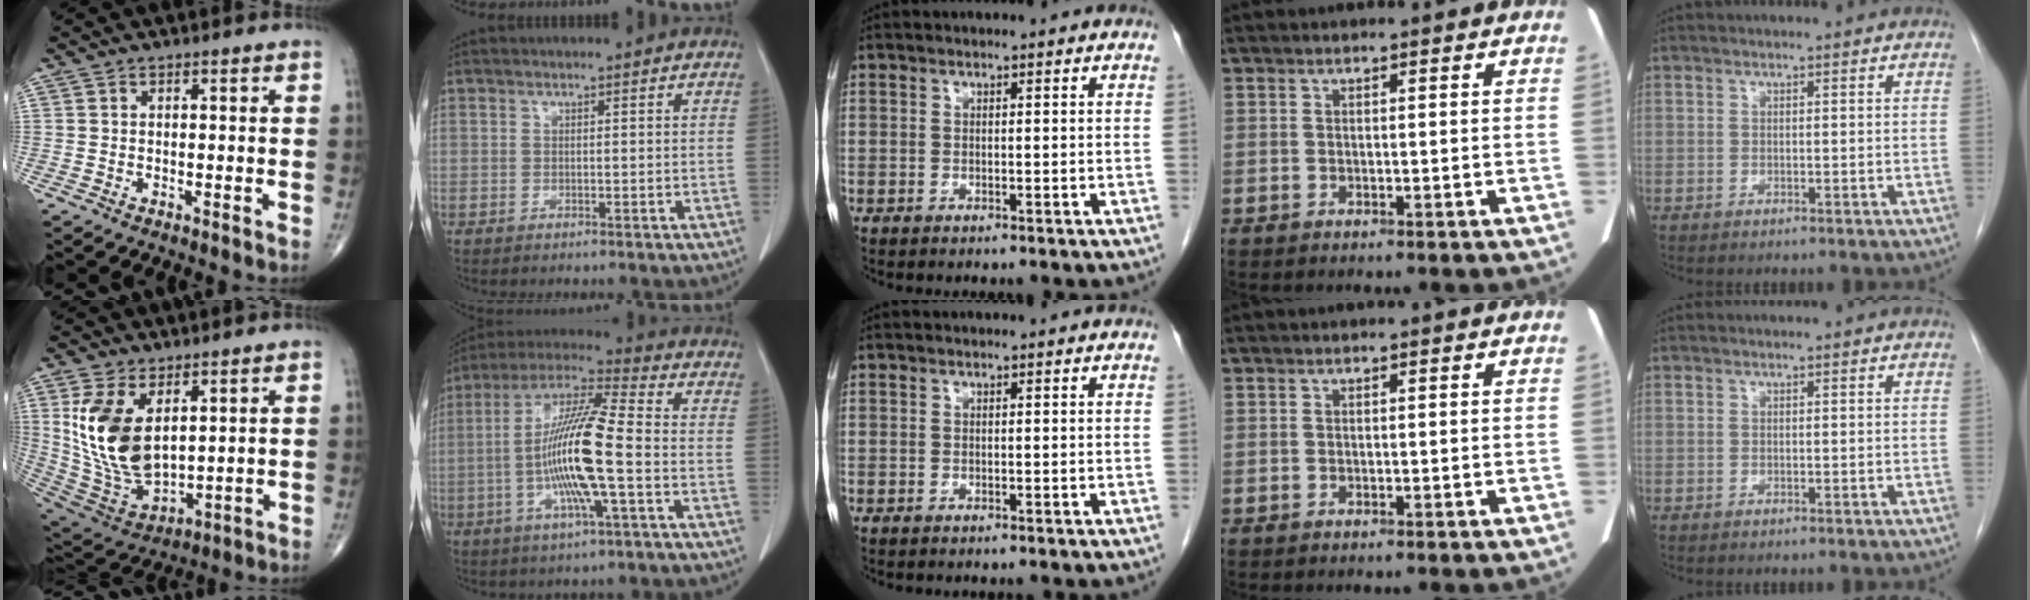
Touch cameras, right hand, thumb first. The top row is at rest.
{"thumb": {"total": 16.2, "force": [4.5, 9.0, 12.7], "torque": [-0.238, -0.024, 0.109]}, "index": {"total": 15.3, "force": [-2.5, 0.9, 15.1], "torque": [-0.293, 0.001, -0.054]}}